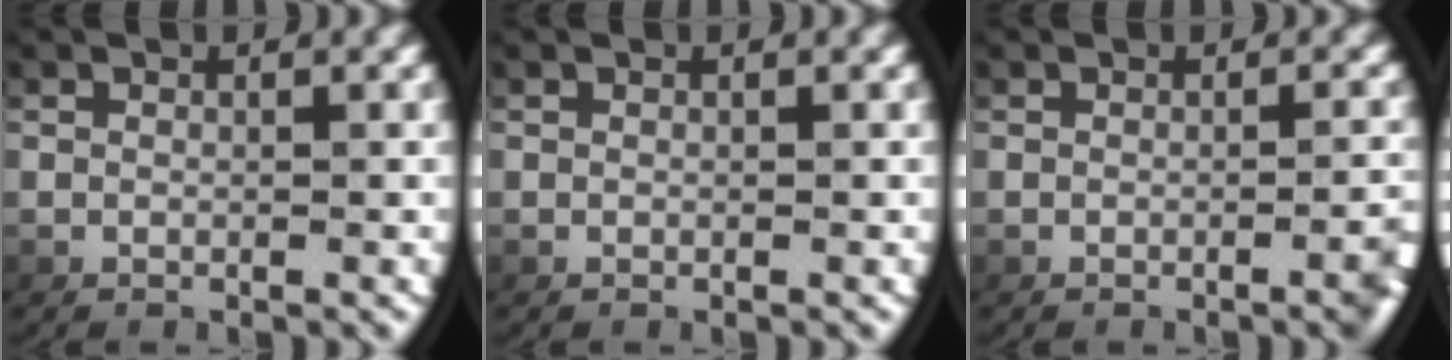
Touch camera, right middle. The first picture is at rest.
{"total": 0.0}
{"total": 1.9, "force": [-1.0, 0.2, 1.6], "torque": [-0.020, 0.005, -0.018]}